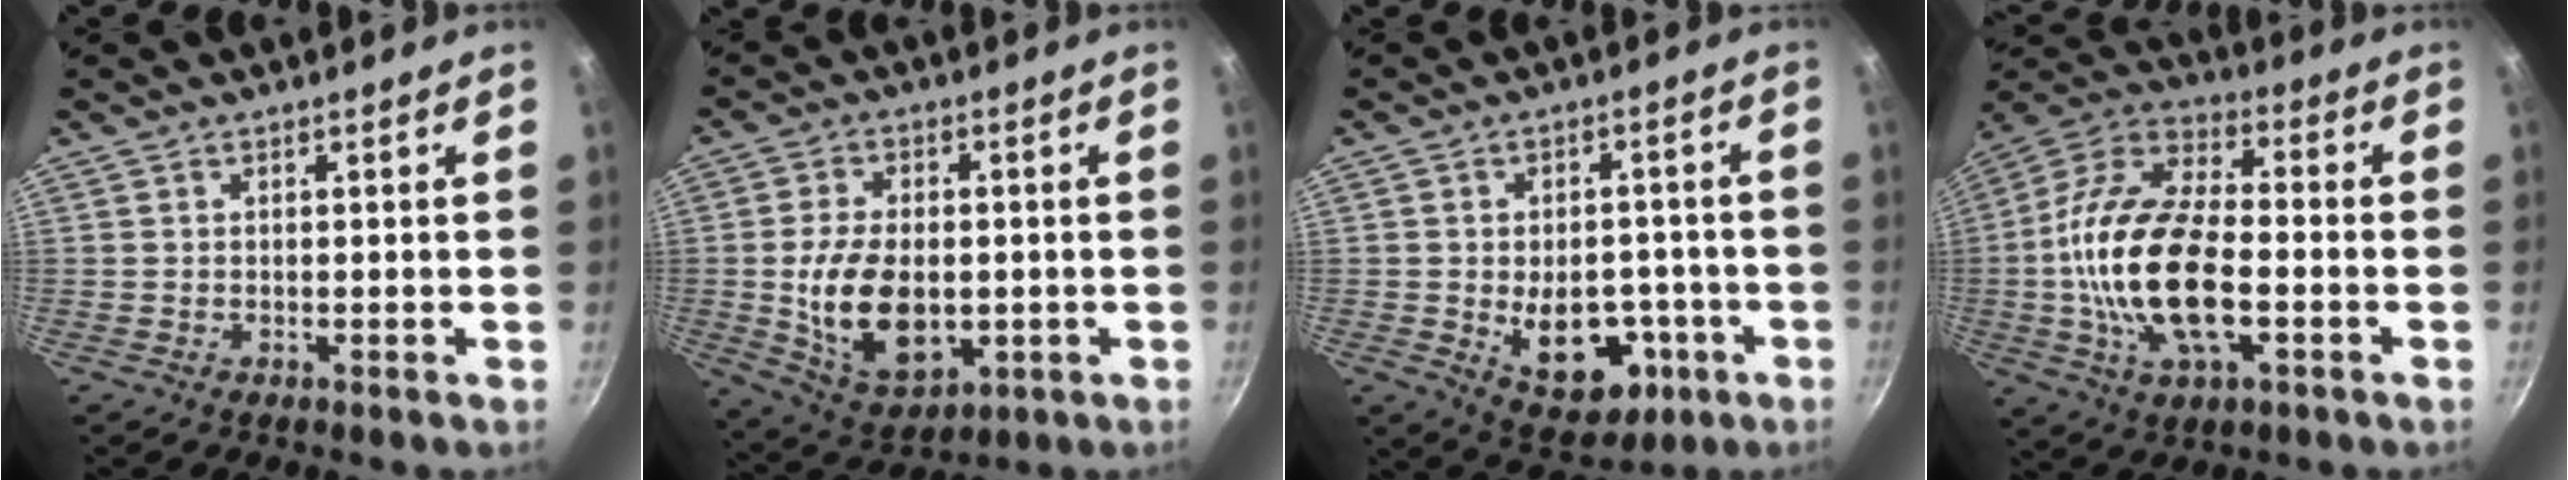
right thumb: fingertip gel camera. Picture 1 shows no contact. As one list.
[{"total": 14.5, "force": [-1.3, 9.1, 11.2], "torque": [-0.183, -0.004, -0.007]}, {"total": 13.0, "force": [-3.3, 8.8, 9.0], "torque": [-0.091, 0.011, -0.025]}, {"total": 21.0, "force": [-3.5, 10.4, 17.9], "torque": [-0.339, 0.031, -0.077]}]